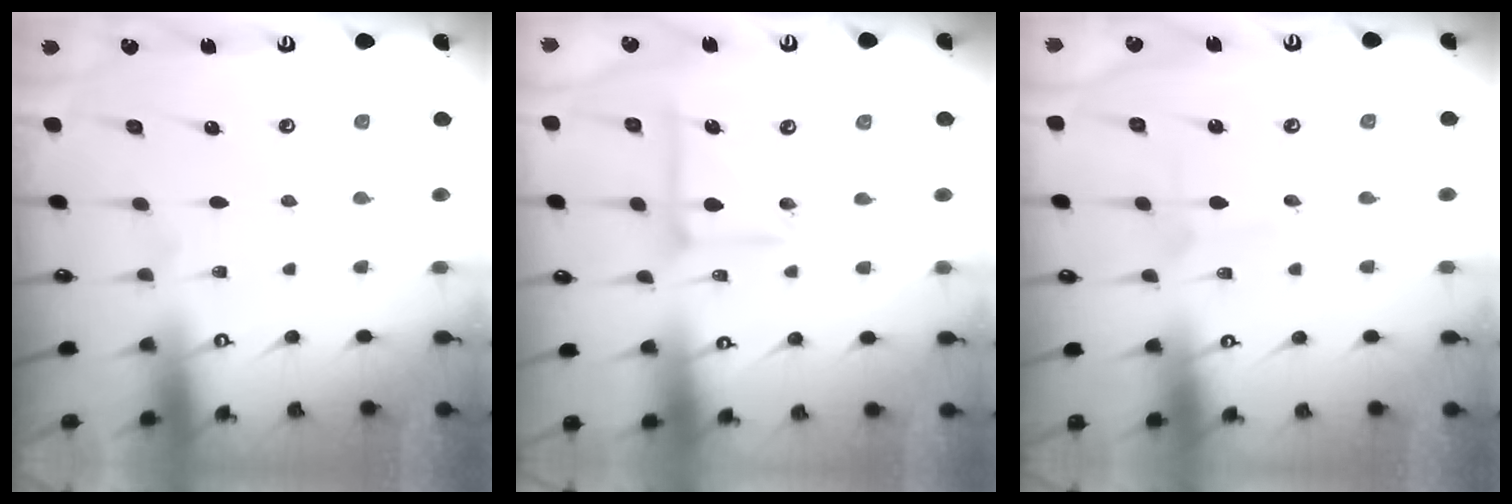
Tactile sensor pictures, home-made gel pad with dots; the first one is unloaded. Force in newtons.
{"total": 11.6, "press": 11.5, "slide": 1.3}
{"total": 2.0, "press": 2.0, "slide": 0.2}